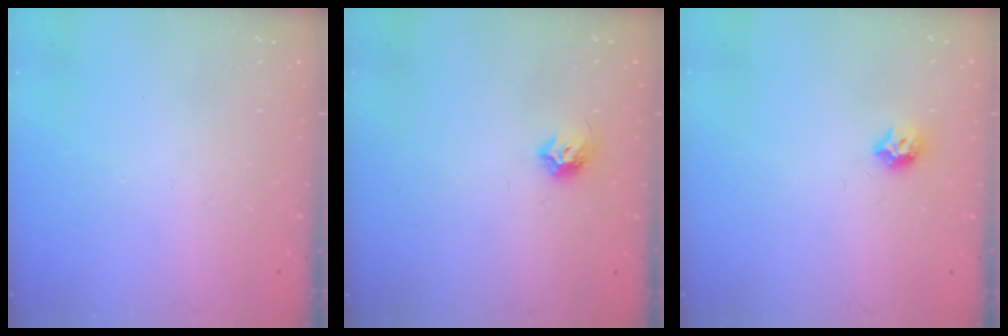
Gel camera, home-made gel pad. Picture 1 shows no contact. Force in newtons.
{"total": 7.1, "press": 7.0, "slide": 0.8}
{"total": 7.5, "press": 7.4, "slide": 0.6}